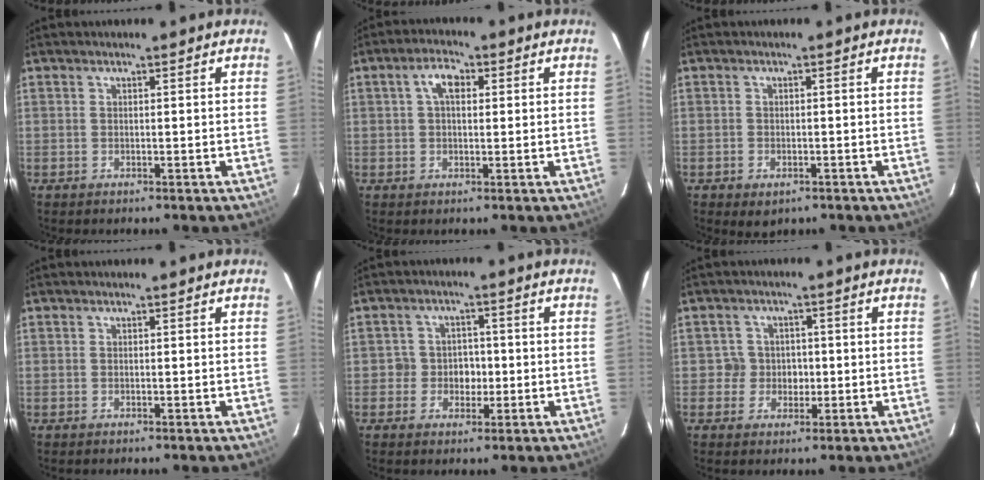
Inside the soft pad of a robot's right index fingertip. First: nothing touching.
{"total": 4.3, "force": [1.1, 2.4, 3.4], "torque": [-0.063, 0.016, 0.020]}
{"total": 3.1, "force": [-1.6, 2.3, 1.5], "torque": [-0.030, -0.007, -0.017]}
{"total": 0.0}
{"total": 3.9, "force": [-1.0, 3.7, 0.8], "torque": [-0.008, 0.017, -0.018]}
{"total": 3.6, "force": [-0.4, 3.6, 0.0], "torque": [0.010, 0.018, -0.006]}